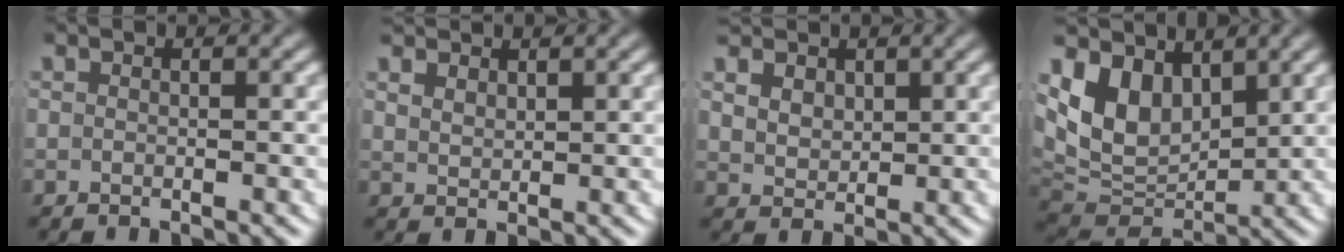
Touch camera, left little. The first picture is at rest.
{"total": 2.0, "force": [1.7, 0.7, 0.7], "torque": [-0.015, -0.008, 0.039]}
{"total": 2.4, "force": [1.6, 1.5, 1.1], "torque": [-0.028, -0.013, 0.040]}
{"total": 9.8, "force": [0.8, 8.0, 5.6], "torque": [-0.134, -0.032, 0.030]}